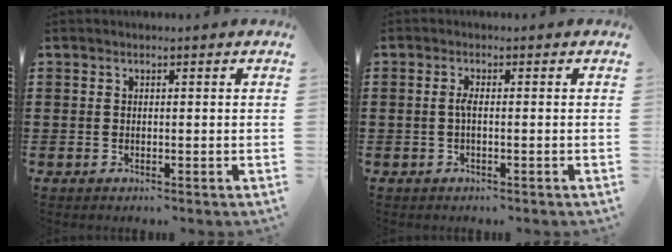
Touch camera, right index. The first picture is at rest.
{"total": 1.7, "force": [-0.3, 0.2, 1.6], "torque": [-0.041, -0.003, -0.009]}